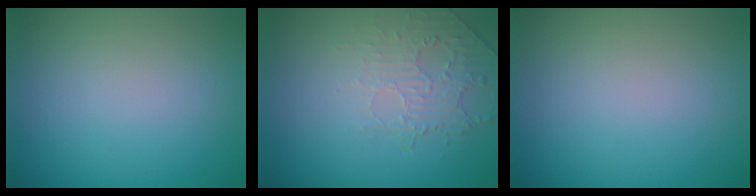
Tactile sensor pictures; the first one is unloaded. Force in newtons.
{"total": 2.0, "press": 0.9, "slide": 1.8}
{"total": 0.0}